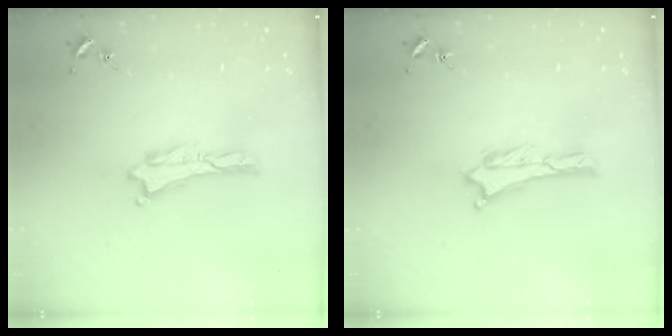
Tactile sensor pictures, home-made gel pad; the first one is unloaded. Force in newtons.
{"total": 0.0}